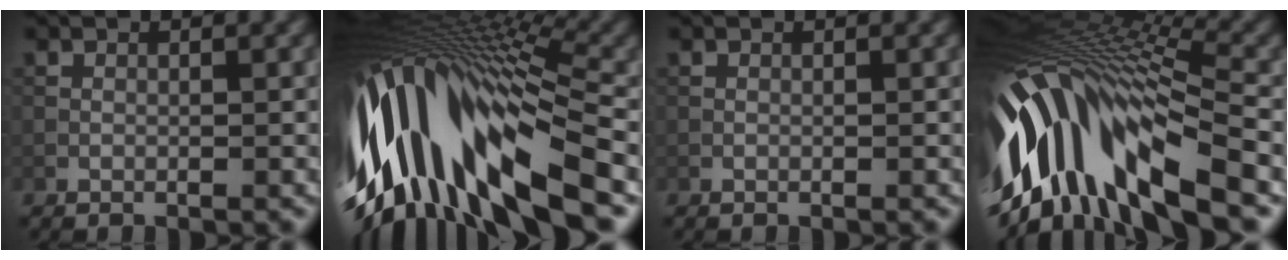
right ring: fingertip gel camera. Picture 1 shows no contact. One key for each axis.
{"total": 16.8, "fx": -3.8, "fy": 6.7, "fz": 14.9, "tx": -0.281, "ty": -0.004, "tz": -0.057}
{"total": 0.0}
{"total": 15.4, "fx": -5.1, "fy": 6.7, "fz": 13.0, "tx": -0.258, "ty": 0.007, "tz": -0.090}